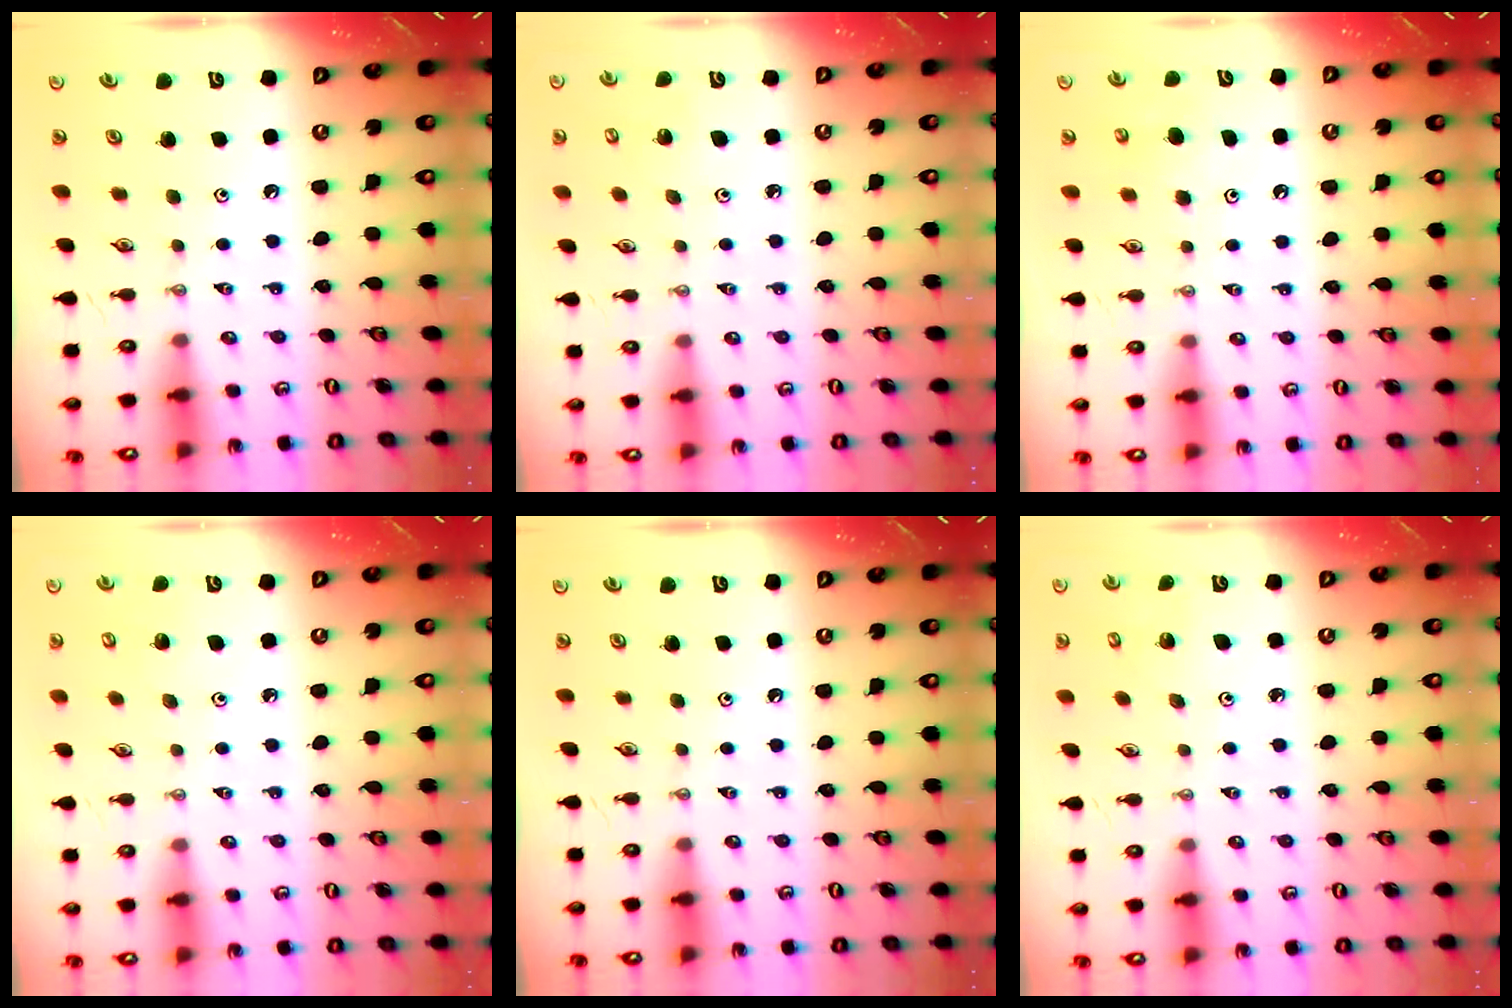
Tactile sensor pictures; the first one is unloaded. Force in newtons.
{"total": 5.4, "press": 5.1, "slide": 1.9}
{"total": 4.8, "press": 4.8, "slide": 0.5}
{"total": 5.2, "press": 5.1, "slide": 0.5}
{"total": 0.0}
{"total": 2.3, "press": 2.3, "slide": 0.2}